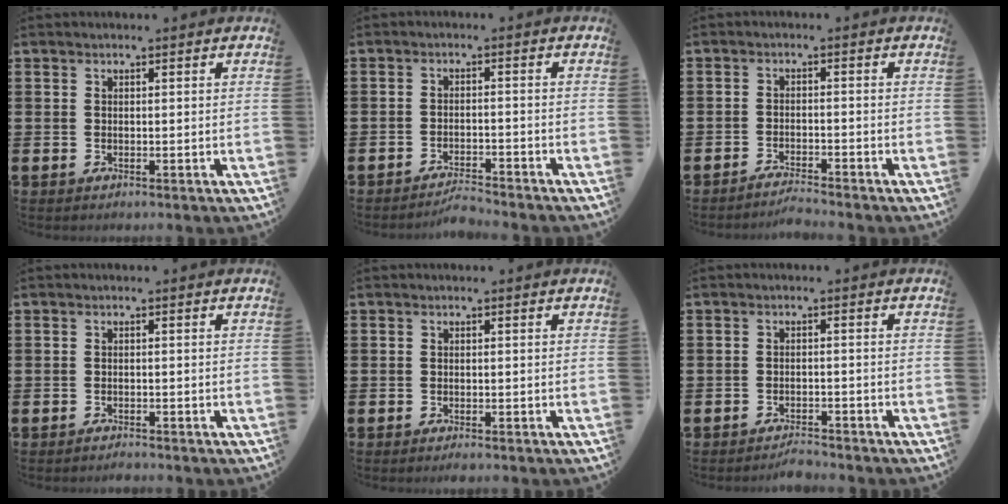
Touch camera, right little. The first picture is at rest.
{"total": 2.4, "force": [-2.4, 0.0, 0.3], "torque": [-0.010, 0.006, -0.050]}
{"total": 2.2, "force": [-2.2, -0.2, 0.4], "torque": [-0.007, 0.003, -0.044]}
{"total": 1.0, "force": [-1.0, 0.1, 0.1], "torque": [0.003, -0.006, -0.022]}
{"total": 0.6, "force": [-0.5, 0.1, 0.4], "torque": [-0.008, -0.003, -0.009]}
{"total": 1.8, "force": [-1.8, 0.1, 0.2], "torque": [-0.008, 0.004, -0.038]}